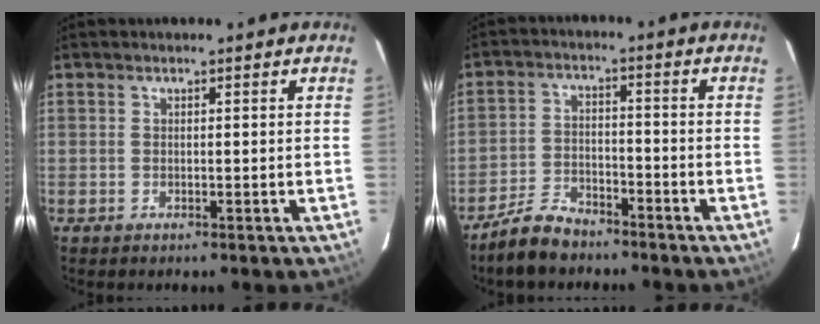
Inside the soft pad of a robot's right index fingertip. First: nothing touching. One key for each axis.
{"total": 7.1, "fx": -5.8, "fy": 3.2, "fz": 2.4, "tx": -0.070, "ty": 0.012, "tz": -0.103}